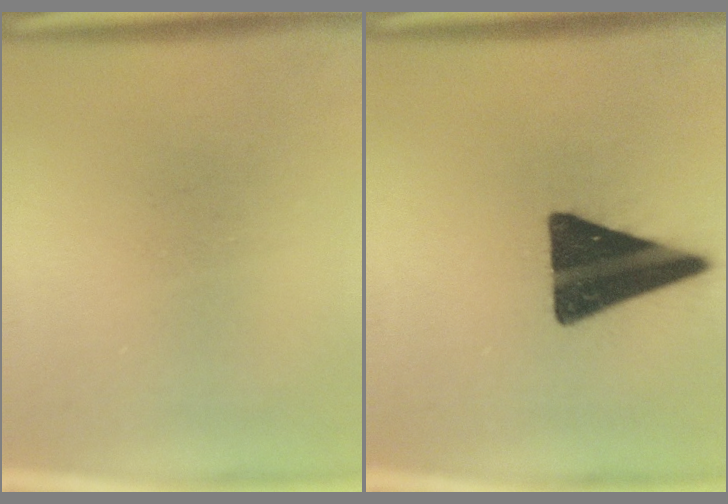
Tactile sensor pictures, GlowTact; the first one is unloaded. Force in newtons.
{"total": 17.9}